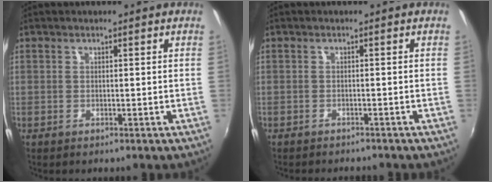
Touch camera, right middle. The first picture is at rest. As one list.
[{"total": 3.1, "force": [-2.9, 0.7, 0.8], "torque": [-0.024, -0.014, -0.044]}]